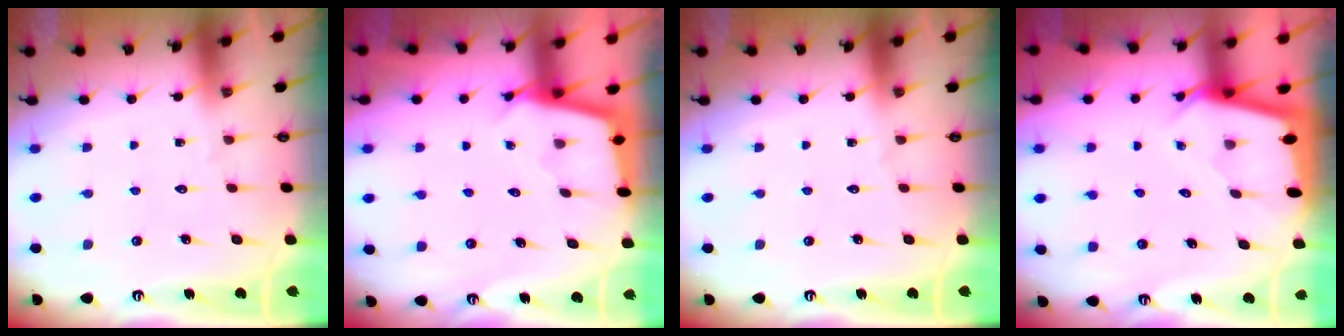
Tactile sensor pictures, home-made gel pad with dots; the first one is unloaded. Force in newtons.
{"total": 2.5, "press": 2.5, "slide": 0.2}
{"total": 0.0}
{"total": 2.3, "press": 2.3, "slide": 0.1}